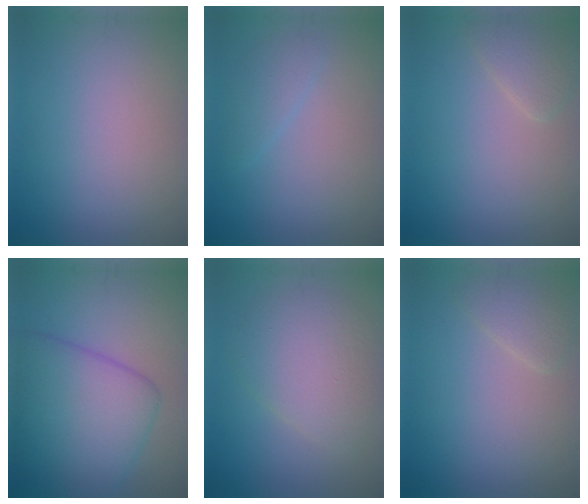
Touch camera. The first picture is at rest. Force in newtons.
{"total": 1.5, "press": 1.5, "slide": 0.1}
{"total": 1.8, "press": 1.8, "slide": 0.1}
{"total": 8.8, "press": 8.8, "slide": 0.5}
{"total": 4.6, "press": 4.6, "slide": 0.3}
{"total": 1.6, "press": 1.6, "slide": 0.2}